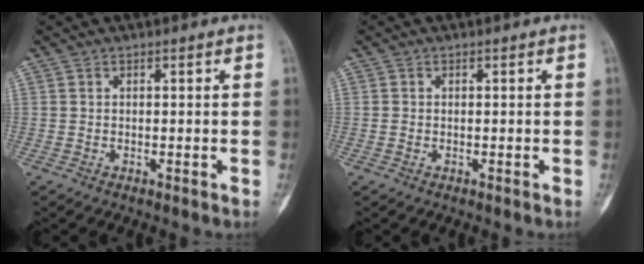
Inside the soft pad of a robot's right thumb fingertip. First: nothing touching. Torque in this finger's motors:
{"motor_torque": [-0.50, -0.18, -0.18, 0.18, -0.03]}